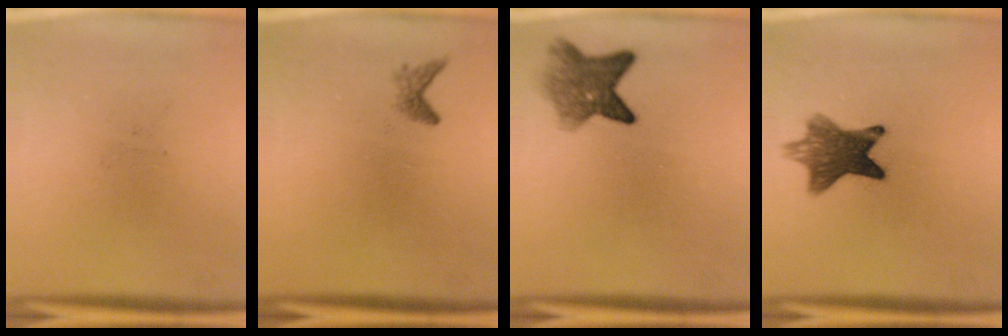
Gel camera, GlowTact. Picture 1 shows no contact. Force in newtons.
{"total": 1.1}
{"total": 5.9}
{"total": 8.9}